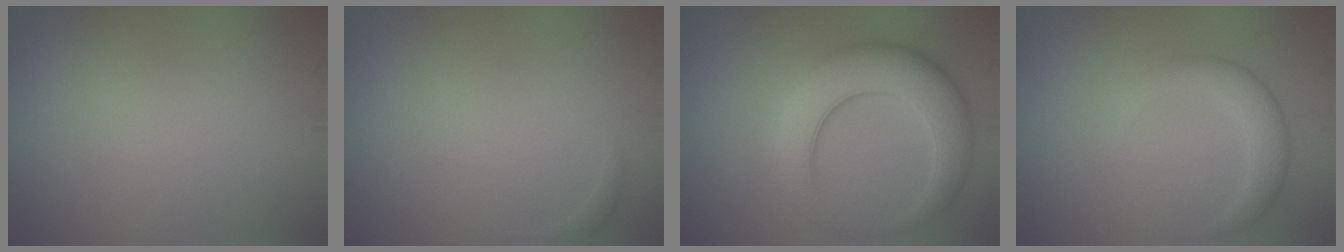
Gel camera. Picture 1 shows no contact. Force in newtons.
{"total": 0.5, "press": 0.5, "slide": 0.1}
{"total": 7.0, "press": 7.0, "slide": 0.1}
{"total": 2.8, "press": 2.8, "slide": 0.2}